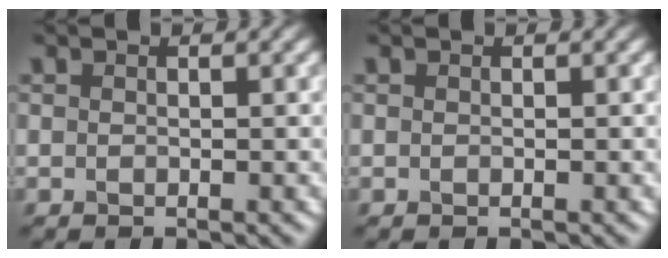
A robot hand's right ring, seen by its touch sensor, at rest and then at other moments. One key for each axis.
{"total": 0.0}